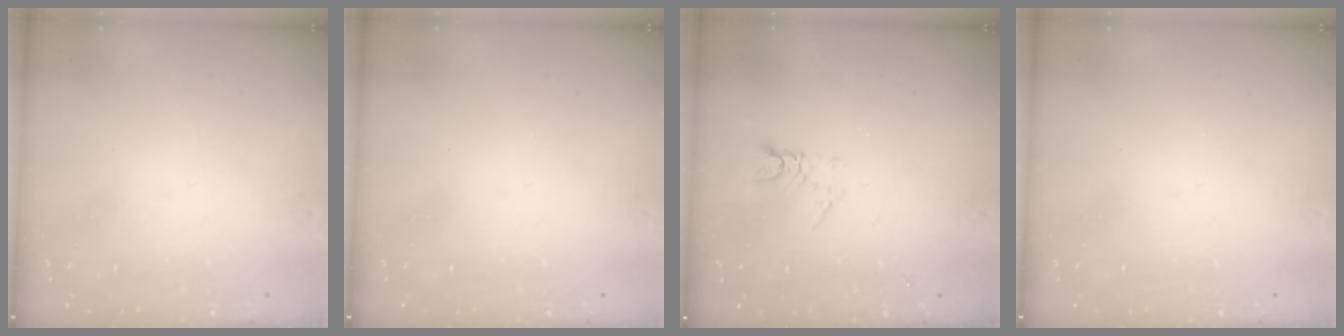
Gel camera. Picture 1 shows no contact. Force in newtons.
{"total": 0.0}
{"total": 2.9, "press": 2.9, "slide": 0.2}
{"total": 0.0}